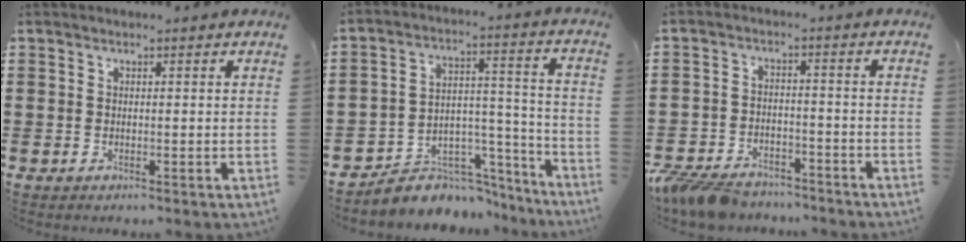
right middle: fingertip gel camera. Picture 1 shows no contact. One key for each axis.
{"total": 6.2, "fx": -5.4, "fy": 3.1, "fz": 0.3, "tx": -0.006, "ty": 0.014, "tz": -0.099}
{"total": 6.3, "fx": -5.9, "fy": 1.5, "fz": 1.4, "tx": -0.046, "ty": 0.004, "tz": -0.120}